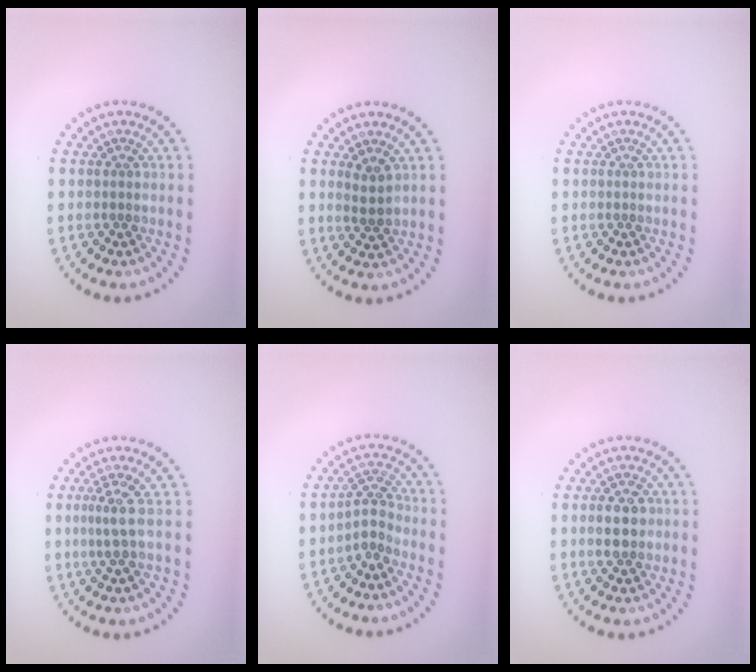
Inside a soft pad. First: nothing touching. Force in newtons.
{"total": 1.7, "press": 1.5, "slide": 0.9}
{"total": 0.0}
{"total": 2.2, "press": 1.4, "slide": 1.6}
{"total": 2.1, "press": 1.5, "slide": 1.4}
{"total": 2.8, "press": 2.8, "slide": 0.2}